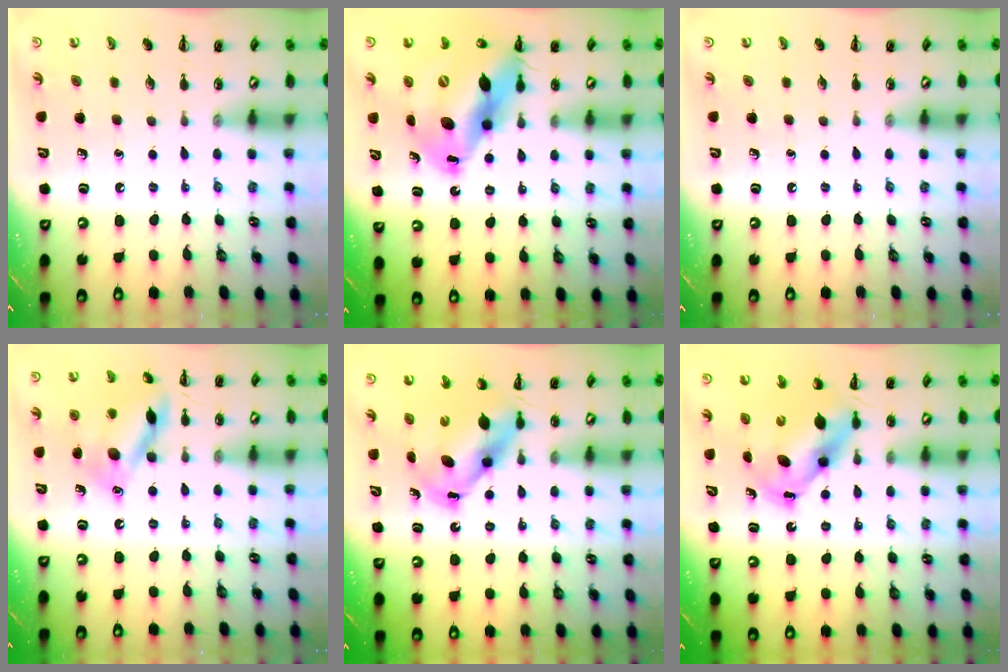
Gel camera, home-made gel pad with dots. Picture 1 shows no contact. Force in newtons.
{"total": 19.4, "press": 18.5, "slide": 5.6}
{"total": 0.0}
{"total": 13.2, "press": 13.2, "slide": 1.0}
{"total": 7.1, "press": 6.8, "slide": 2.0}
{"total": 6.9, "press": 6.8, "slide": 1.6}